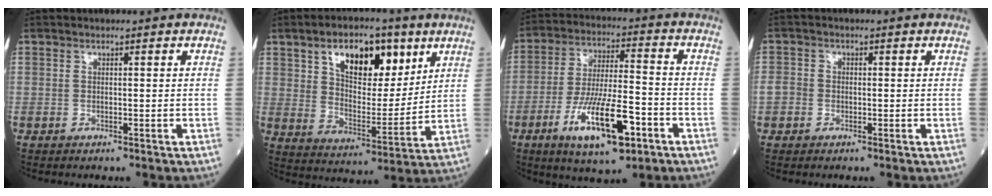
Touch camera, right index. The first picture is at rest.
{"total": 13.6, "force": [6.9, 6.2, 9.9], "torque": [-0.156, 0.011, 0.120]}
{"total": 13.8, "force": [-6.2, 3.2, 11.9], "torque": [-0.224, -0.010, -0.101]}
{"total": 2.1, "force": [-0.8, 1.9, 0.6], "torque": [-0.004, 0.009, -0.020]}